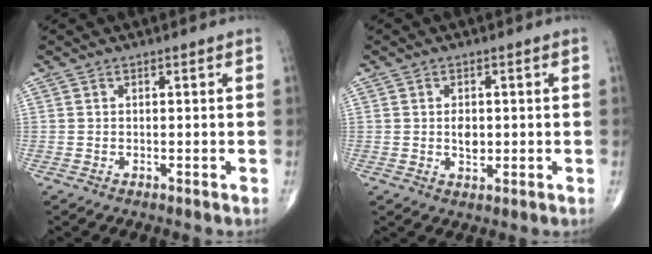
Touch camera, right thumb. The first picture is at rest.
{"total": 3.2, "force": [0.1, 2.1, 2.4], "torque": [-0.029, -0.002, 0.005]}